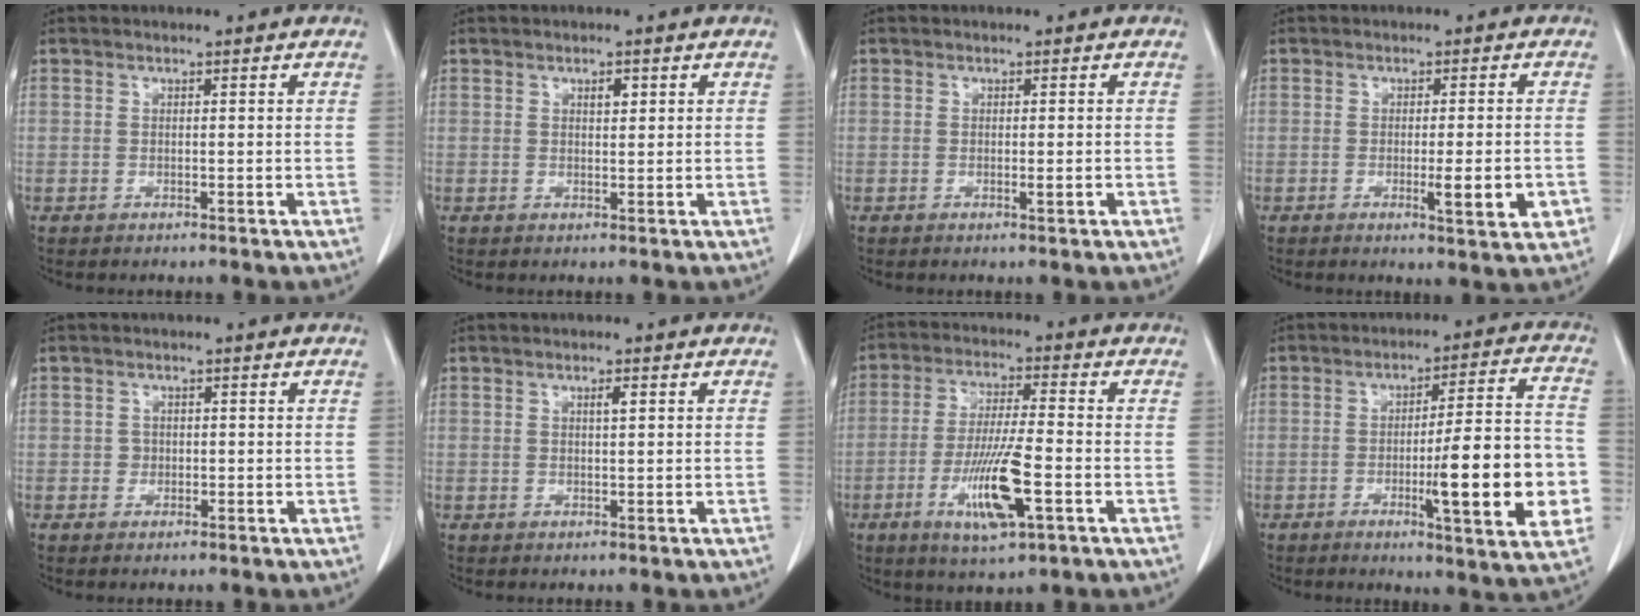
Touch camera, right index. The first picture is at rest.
{"total": 1.4, "force": [0.7, 0.6, 1.1], "torque": [-0.017, -0.002, 0.009]}
{"total": 1.2, "force": [-0.3, 0.1, 1.1], "torque": [-0.017, -0.003, -0.002]}
{"total": 5.7, "force": [-1.7, 0.7, 5.4], "torque": [-0.072, -0.008, -0.020]}
{"total": 1.0, "force": [-0.2, 1.0, 0.2], "torque": [0.001, 0.004, -0.004]}
{"total": 1.0, "force": [0.4, 0.1, 0.9], "torque": [-0.019, 0.000, 0.006]}
{"total": 10.8, "force": [-3.9, 1.3, 10.0], "torque": [-0.189, -0.014, -0.069]}
{"total": 16.3, "force": [-3.8, 1.5, 15.7], "torque": [-0.204, 0.003, -0.051]}